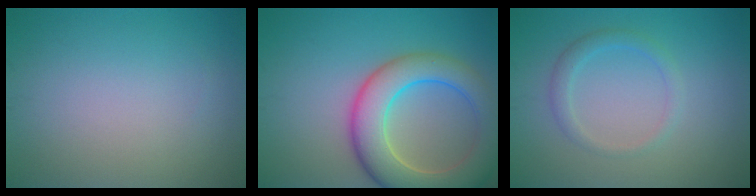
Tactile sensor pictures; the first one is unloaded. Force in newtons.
{"total": 8.7, "press": 8.7, "slide": 0.5}
{"total": 1.9, "press": 1.9, "slide": 0.1}